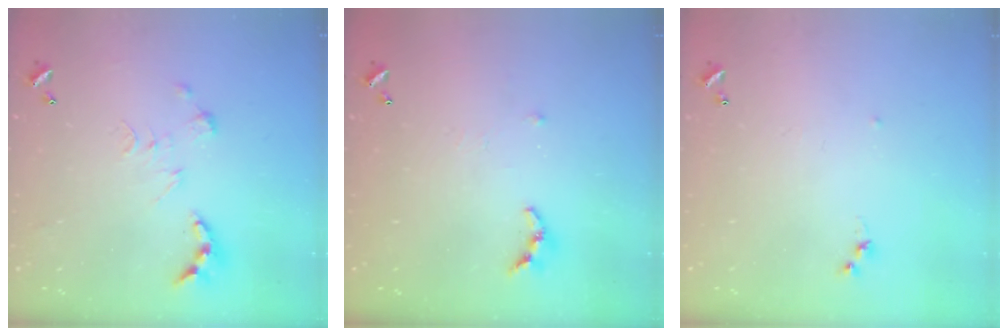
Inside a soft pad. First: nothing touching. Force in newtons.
{"total": 5.8, "press": 5.8, "slide": 0.1}
{"total": 6.0, "press": 6.0, "slide": 0.7}